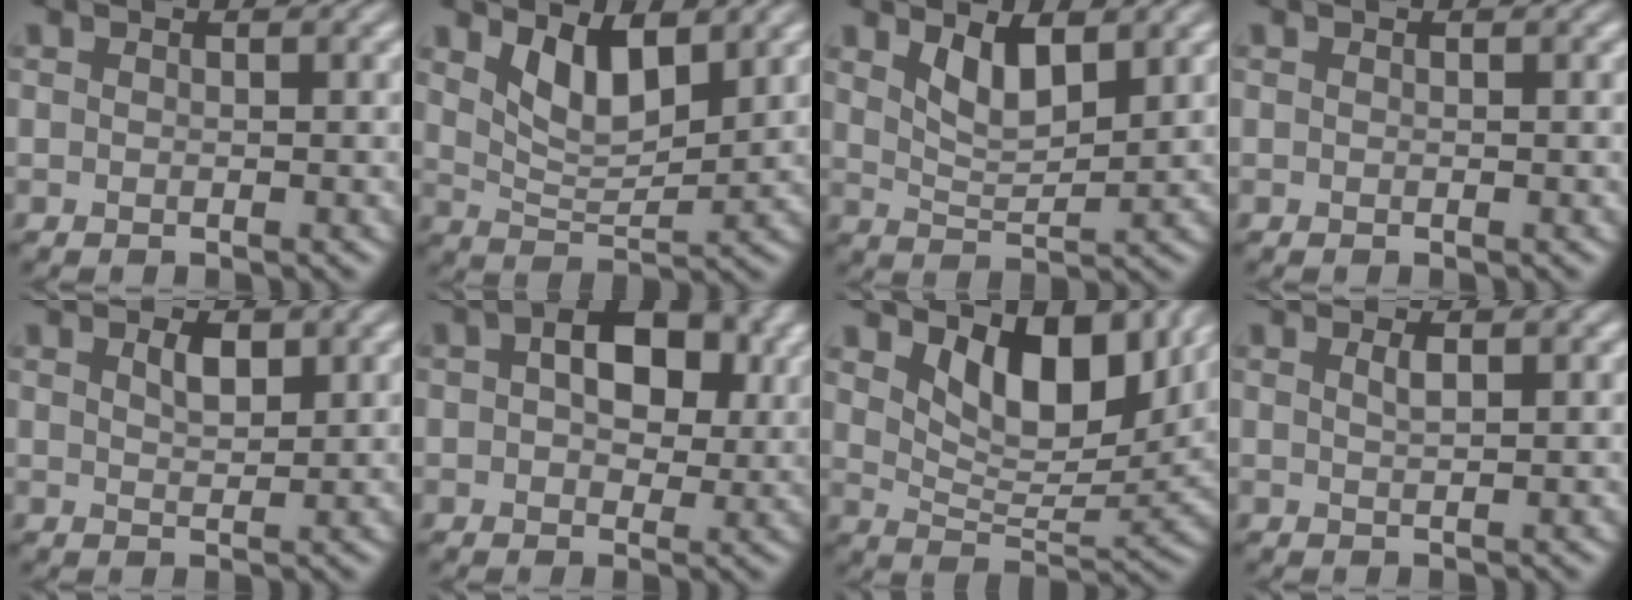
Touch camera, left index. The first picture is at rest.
{"total": 4.7, "force": [2.5, 2.0, 3.4], "torque": [-0.071, -0.009, 0.049]}
{"total": 3.7, "force": [2.1, 1.4, 2.7], "torque": [-0.055, -0.007, 0.043]}
{"total": 0.0}
{"total": 1.8, "force": [1.0, 0.7, 1.2], "torque": [-0.023, 0.000, 0.020]}
{"total": 7.3, "force": [2.0, 4.5, 5.4], "torque": [-0.075, 0.010, 0.017]}
{"total": 7.8, "force": [4.0, 4.0, 5.4], "torque": [-0.089, -0.015, 0.064]}
{"total": 1.1, "force": [0.6, 0.3, 0.9], "torque": [-0.013, 0.002, 0.008]}